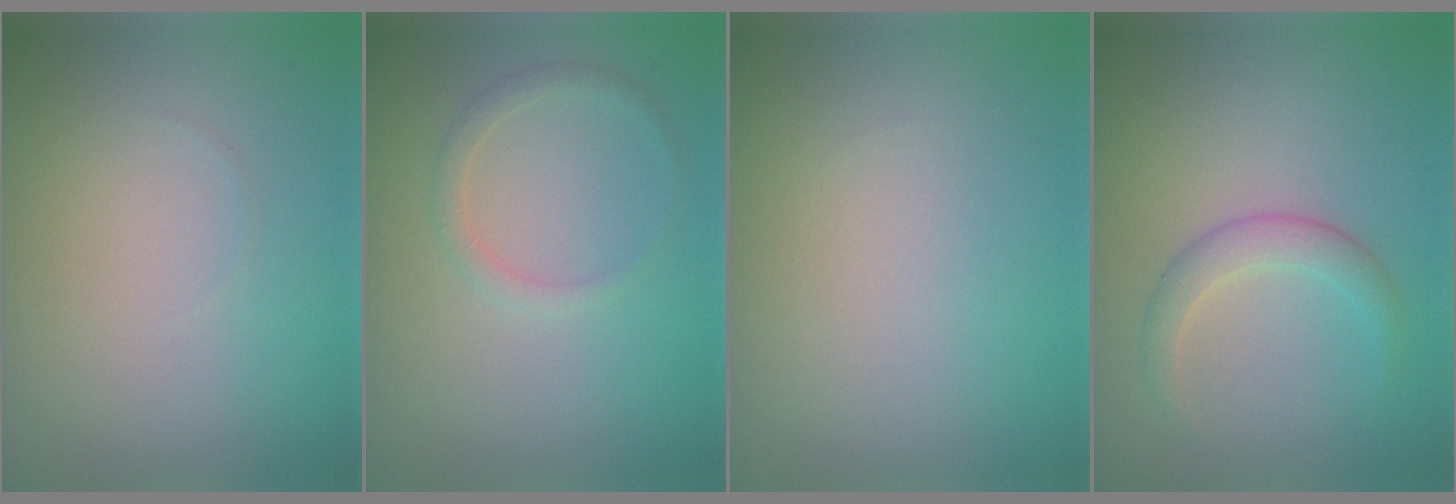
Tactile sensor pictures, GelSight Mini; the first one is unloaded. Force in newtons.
{"total": 1.3, "press": 1.3, "slide": 0.1}
{"total": 0.0}
{"total": 2.3, "press": 2.3, "slide": 0.1}